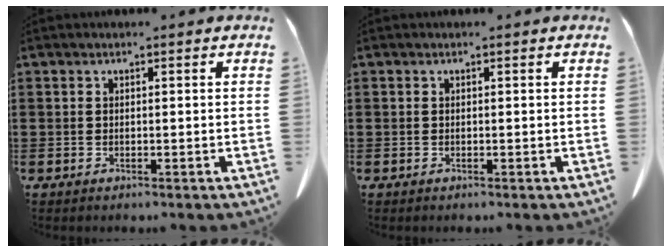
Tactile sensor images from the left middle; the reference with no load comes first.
{"total": 0.0}